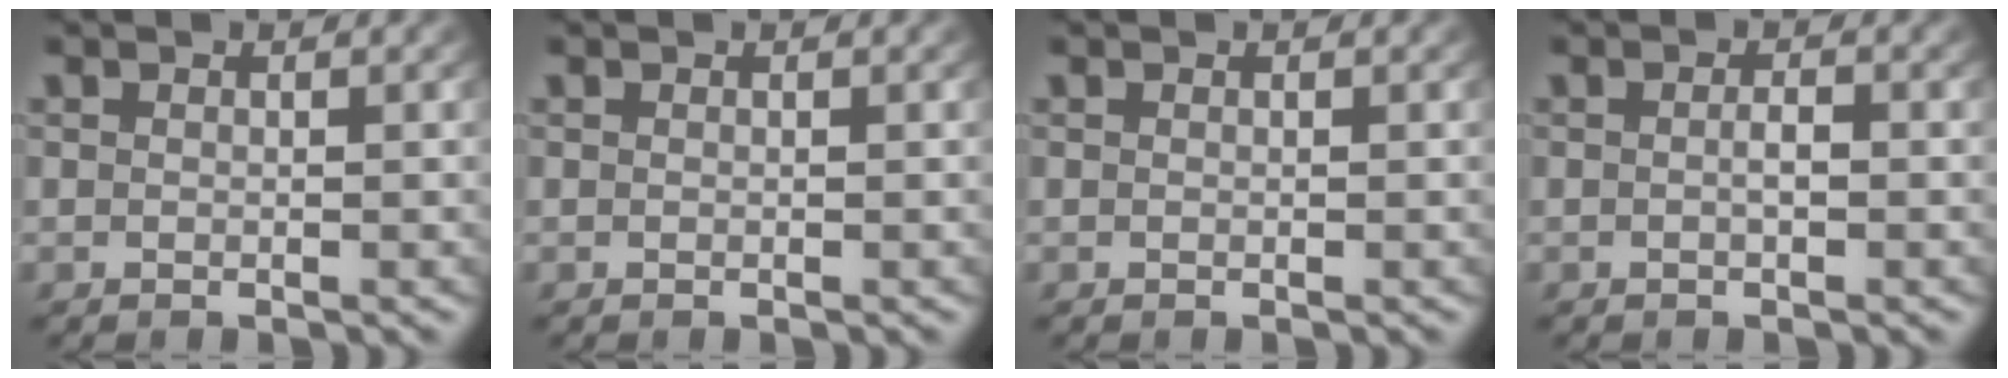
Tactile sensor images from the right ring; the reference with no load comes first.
{"total": 0.0}
{"total": 0.0}
{"total": 1.0, "force": [-0.4, 0.3, 0.9], "torque": [-0.019, -0.005, -0.005]}